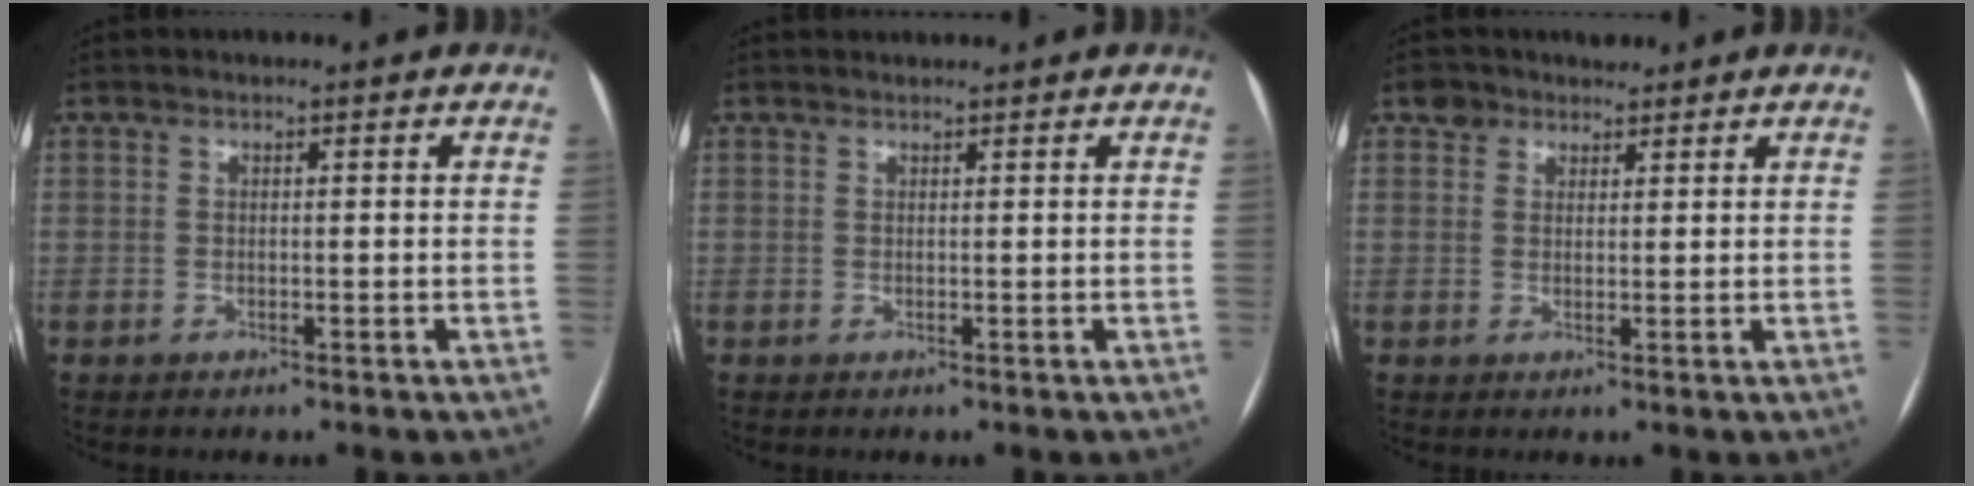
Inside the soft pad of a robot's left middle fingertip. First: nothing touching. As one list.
[{"total": 1.2, "force": [1.2, 0.1, 0.0], "torque": [-0.006, 0.014, 0.023]}, {"total": 2.9, "force": [2.1, 2.0, 0.1], "torque": [0.000, 0.014, 0.030]}]